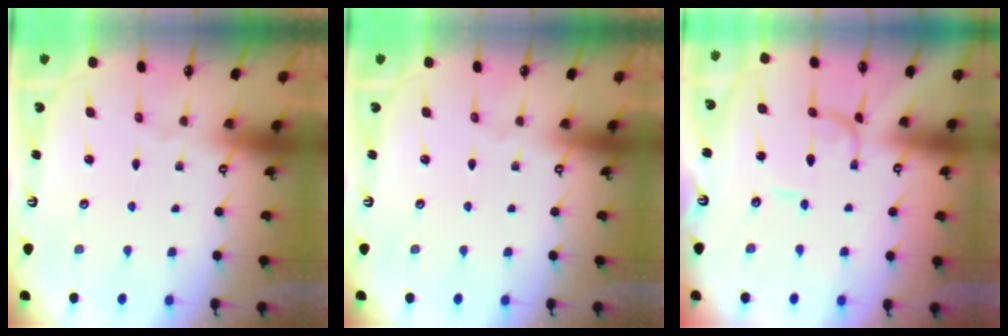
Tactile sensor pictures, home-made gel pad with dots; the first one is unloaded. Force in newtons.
{"total": 0.0}
{"total": 1.0, "press": 1.0, "slide": 0.1}